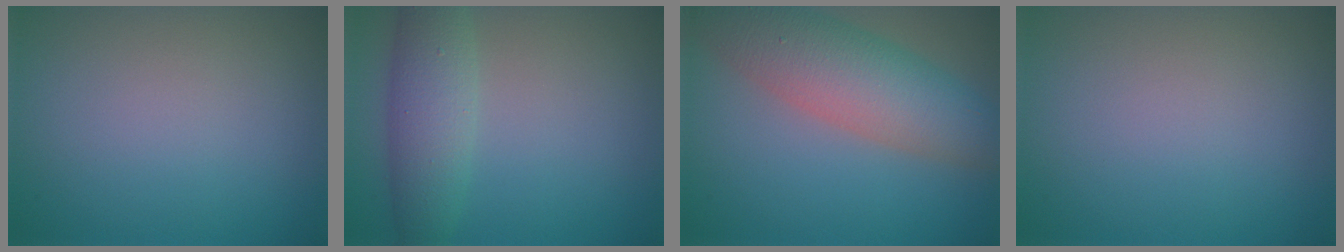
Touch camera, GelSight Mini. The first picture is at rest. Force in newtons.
{"total": 4.5, "press": 4.4, "slide": 0.2}
{"total": 7.8, "press": 7.8, "slide": 0.3}
{"total": 0.0}